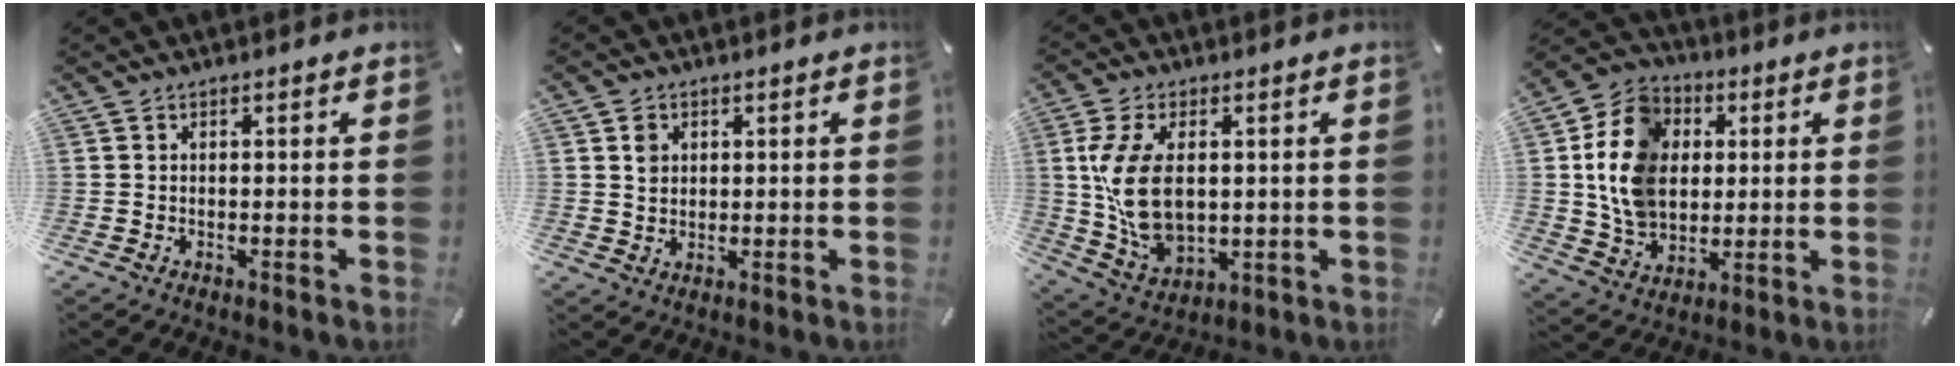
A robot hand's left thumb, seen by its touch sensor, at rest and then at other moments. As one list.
[{"total": 3.2, "force": [1.0, 3.0, 0.6], "torque": [0.006, -0.003, 0.012]}, {"total": 13.2, "force": [1.8, 8.6, 9.9], "torque": [-0.232, -0.006, 0.030]}, {"total": 14.6, "force": [1.8, 12.4, 7.4], "torque": [-0.172, 0.008, 0.033]}]